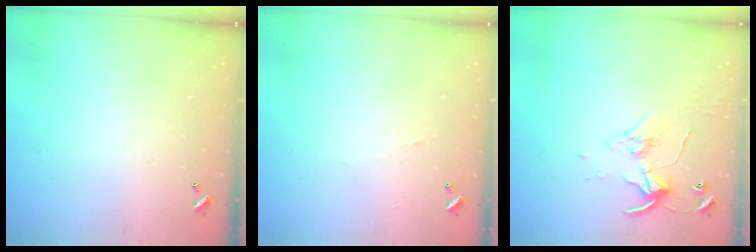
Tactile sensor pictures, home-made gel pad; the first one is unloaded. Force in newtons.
{"total": 0.8, "press": 0.7, "slide": 0.3}
{"total": 4.6, "press": 4.6, "slide": 0.4}